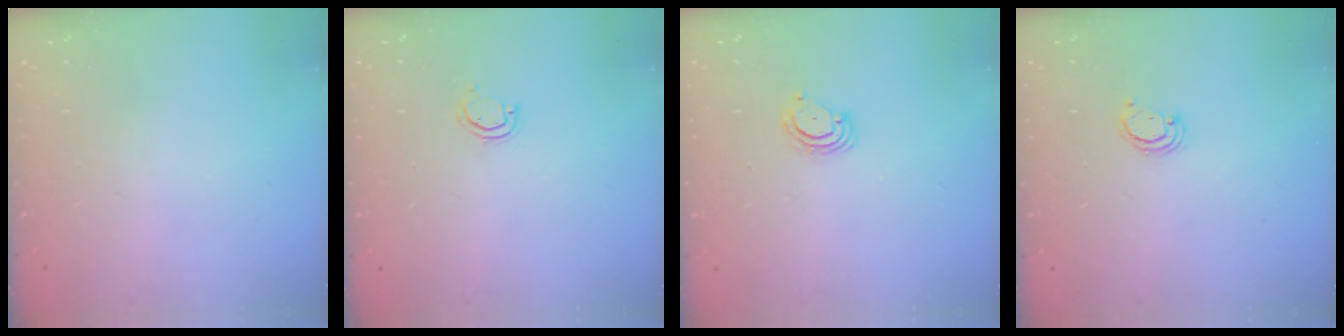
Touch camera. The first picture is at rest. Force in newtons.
{"total": 3.1, "press": 3.1, "slide": 0.2}
{"total": 3.8, "press": 3.8, "slide": 0.3}
{"total": 2.4, "press": 2.4, "slide": 0.2}